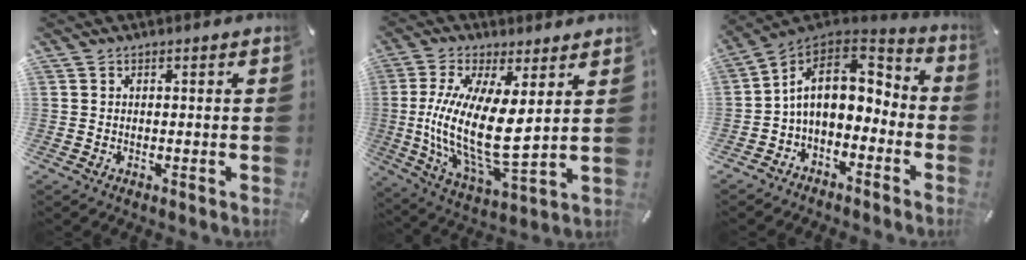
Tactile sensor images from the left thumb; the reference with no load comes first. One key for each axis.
{"total": 16.9, "fx": 1.6, "fy": 6.2, "fz": 15.6, "tx": -0.334, "ty": -0.030, "tz": 0.029}
{"total": 14.2, "fx": 0.9, "fy": 9.6, "fz": 10.3, "tx": -0.181, "ty": 0.001, "tz": 0.018}